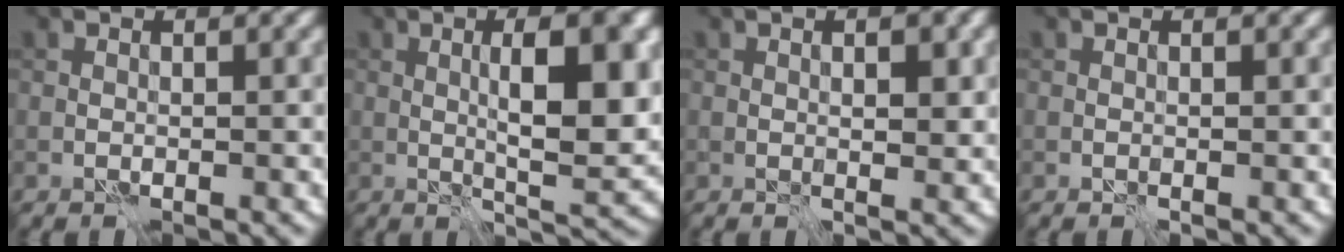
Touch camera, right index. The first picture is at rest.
{"total": 7.8, "force": [0.9, 2.0, 7.5], "torque": [-0.111, 0.000, 0.016]}
{"total": 2.5, "force": [0.5, 0.9, 2.2], "torque": [-0.030, -0.002, 0.009]}
{"total": 0.0}